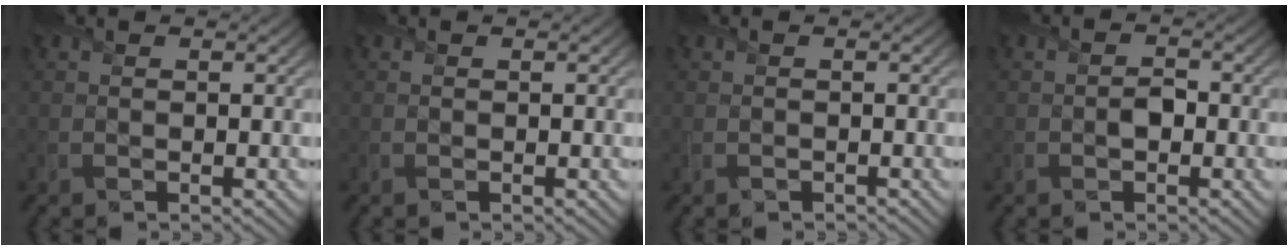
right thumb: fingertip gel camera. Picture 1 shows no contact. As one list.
[{"total": 0.0}, {"total": 0.7, "force": [-0.5, 0.5, 0.0], "torque": [0.000, -0.007, -0.009]}, {"total": 1.6, "force": [-0.6, 1.2, 0.9], "torque": [-0.014, 0.000, -0.013]}]